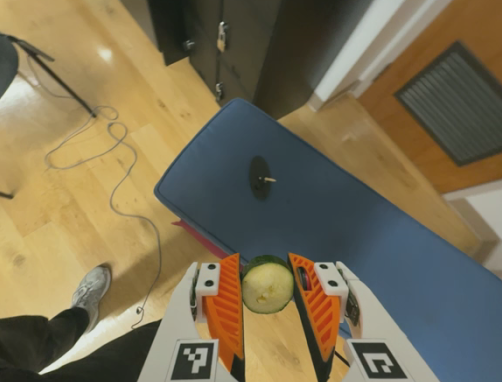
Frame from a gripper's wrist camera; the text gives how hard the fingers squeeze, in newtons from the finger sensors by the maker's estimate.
{"total": 9.2, "left": 10.2, "right": 8.2}